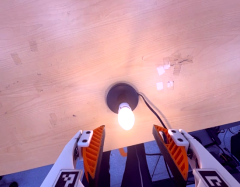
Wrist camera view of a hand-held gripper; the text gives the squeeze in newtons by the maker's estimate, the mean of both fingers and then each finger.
{"total": 0.0}